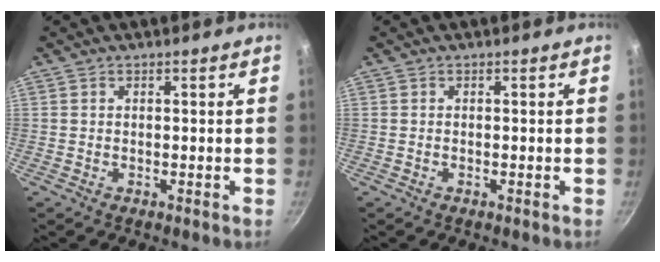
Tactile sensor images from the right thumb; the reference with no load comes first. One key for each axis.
{"total": 0.0}